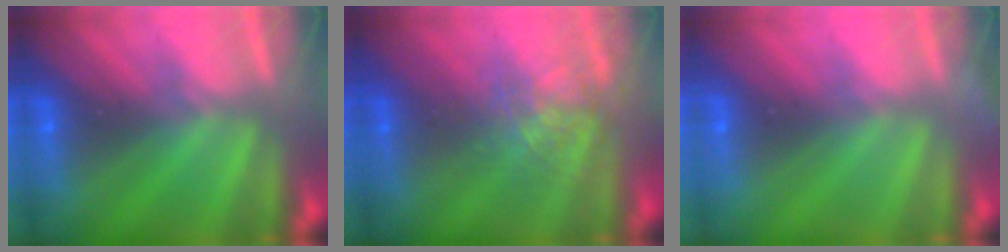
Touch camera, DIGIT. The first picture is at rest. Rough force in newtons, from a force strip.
{"total": 2.8}
{"total": 2.3}